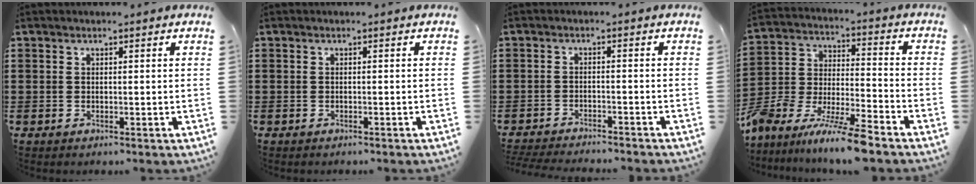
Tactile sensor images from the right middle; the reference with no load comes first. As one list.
[{"total": 0.0}, {"total": 2.7, "force": [-2.7, 0.0, 0.3], "torque": [-0.007, -0.001, -0.056]}, {"total": 10.1, "force": [-9.0, 0.6, 4.5], "torque": [-0.092, 0.007, -0.183]}]